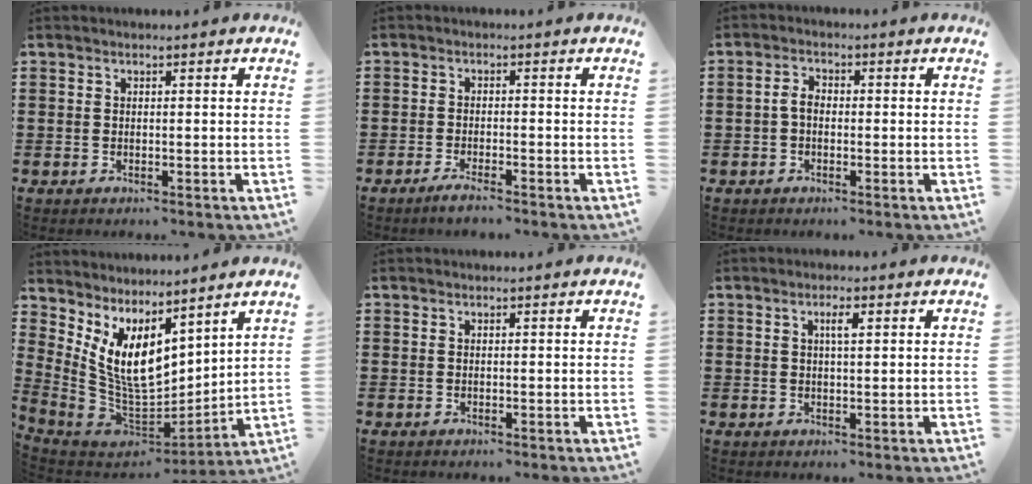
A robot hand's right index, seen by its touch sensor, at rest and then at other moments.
{"total": 2.0, "force": [-1.7, 0.1, 1.1], "torque": [-0.018, 0.001, -0.031]}
{"total": 2.6, "force": [-0.5, 1.6, 2.0], "torque": [-0.048, 0.002, -0.013]}
{"total": 9.9, "force": [4.8, 5.3, 6.8], "torque": [-0.175, -0.033, 0.092]}
{"total": 0.0}
{"total": 2.3, "force": [0.7, 0.5, 2.1], "torque": [-0.042, 0.006, 0.010]}